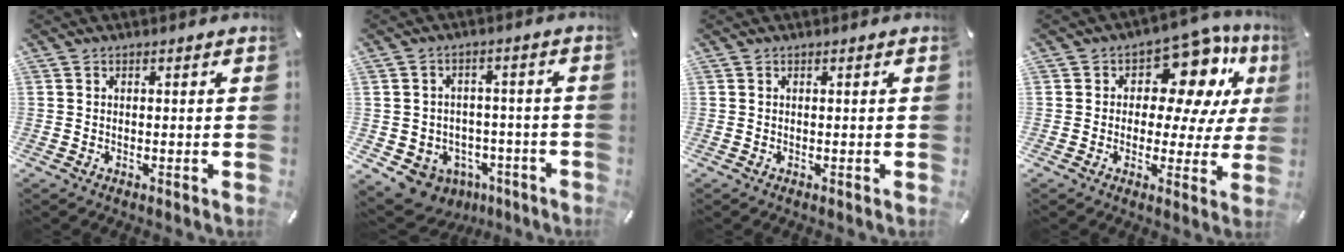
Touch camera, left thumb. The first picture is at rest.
{"total": 7.3, "force": [-4.0, 5.9, 1.6], "torque": [-0.031, 0.026, -0.064]}
{"total": 0.0}
{"total": 12.8, "force": [6.4, 7.2, 8.4], "torque": [-0.131, -0.045, 0.113]}